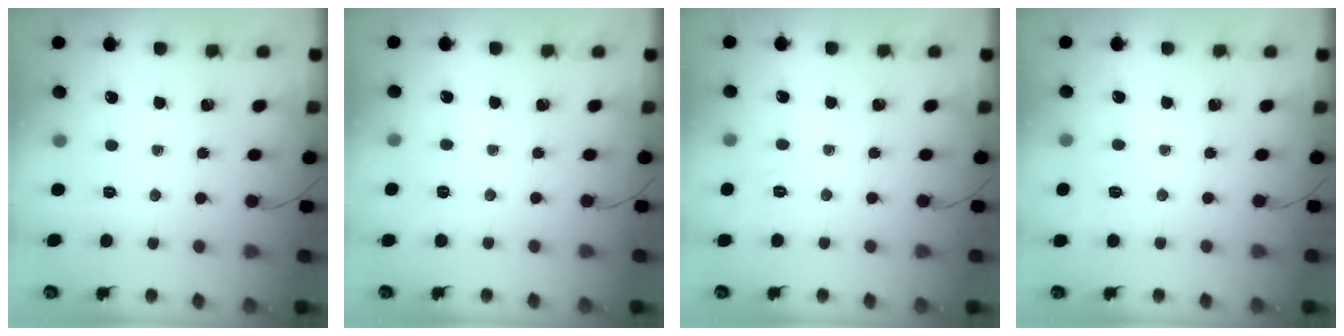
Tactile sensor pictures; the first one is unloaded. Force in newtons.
{"total": 2.0, "press": 1.4, "slide": 1.4}
{"total": 2.0, "press": 1.1, "slide": 1.7}
{"total": 8.0, "press": 7.8, "slide": 2.1}